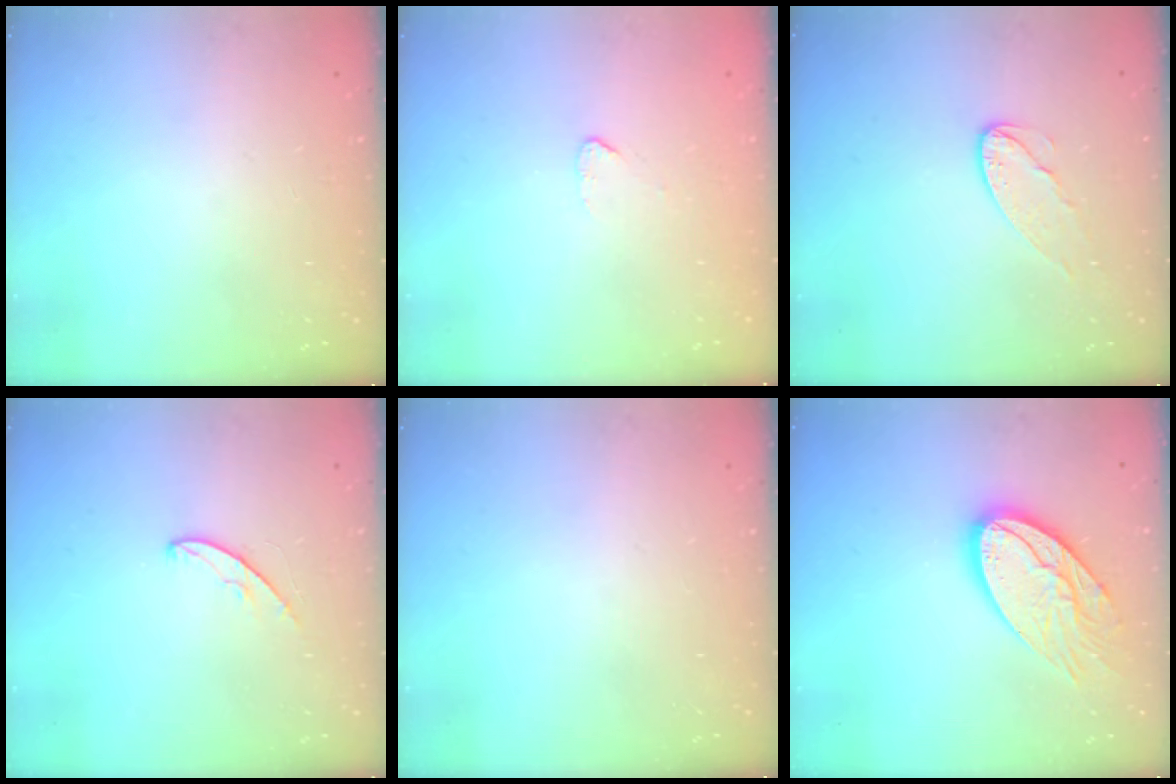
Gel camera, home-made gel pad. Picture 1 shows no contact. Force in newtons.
{"total": 2.5, "press": 2.5, "slide": 0.2}
{"total": 6.8, "press": 6.8, "slide": 0.2}
{"total": 5.1, "press": 5.1, "slide": 0.5}
{"total": 0.0}
{"total": 17.5, "press": 17.5, "slide": 1.0}